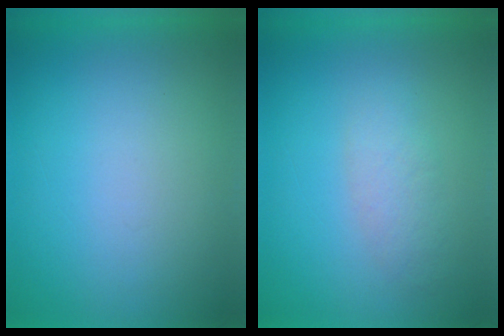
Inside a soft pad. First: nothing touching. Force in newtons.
{"total": 2.7}